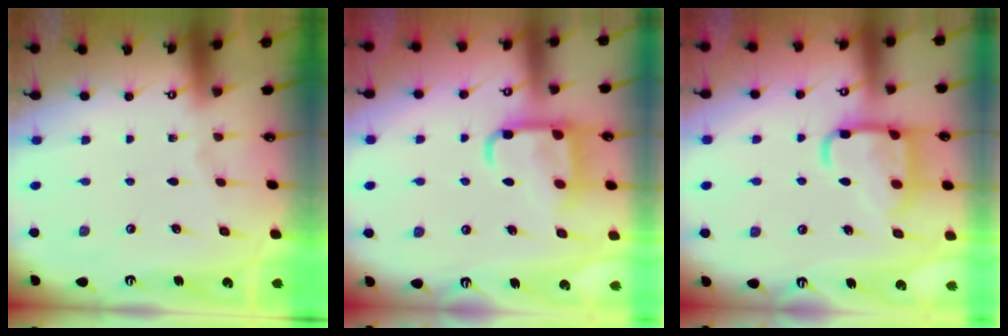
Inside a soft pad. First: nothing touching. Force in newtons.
{"total": 13.4, "press": 13.3, "slide": 1.4}
{"total": 15.9, "press": 15.8, "slide": 1.6}